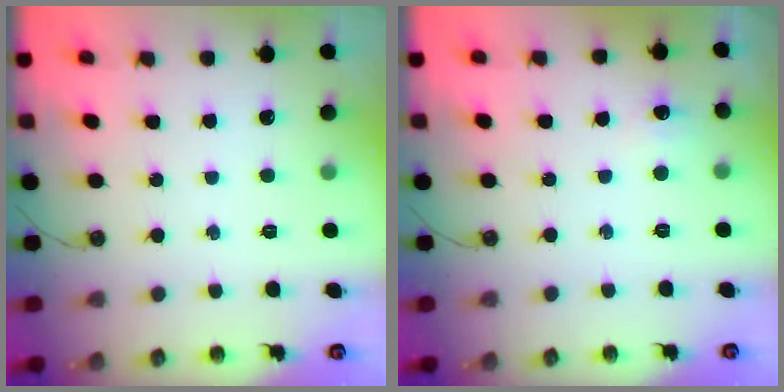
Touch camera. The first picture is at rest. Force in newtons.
{"total": 4.1, "press": 4.0, "slide": 0.6}